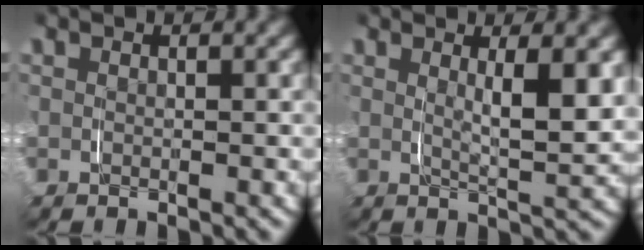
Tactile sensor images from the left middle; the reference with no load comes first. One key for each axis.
{"total": 3.2, "fx": 2.0, "fy": -0.1, "fz": 2.5, "tx": -0.031, "ty": 0.003, "tz": 0.033}